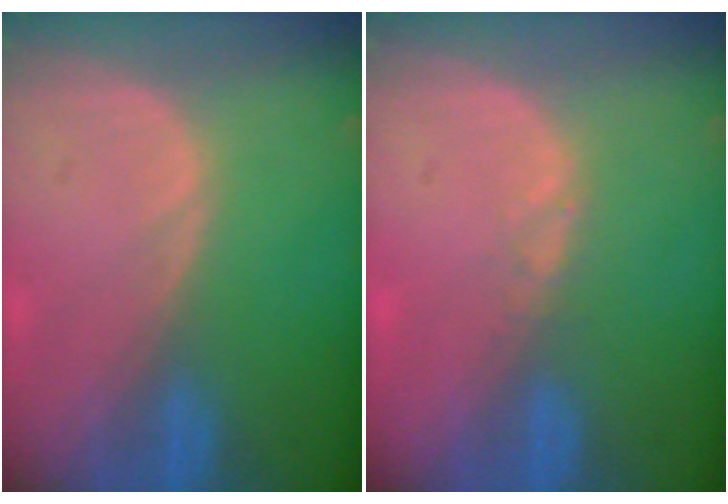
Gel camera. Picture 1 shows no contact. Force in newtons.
{"total": 0.9, "press": 0.8, "slide": 0.5}